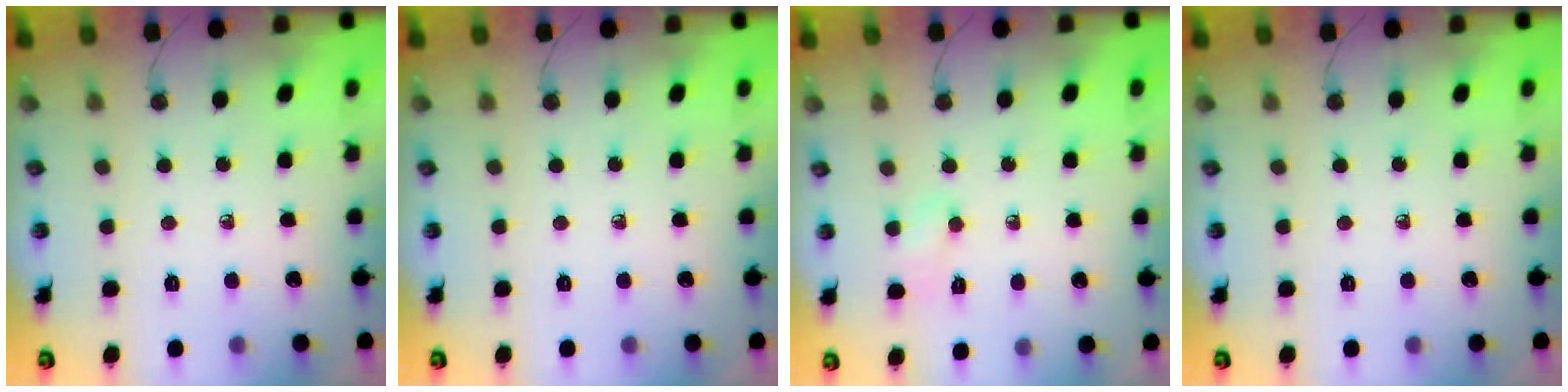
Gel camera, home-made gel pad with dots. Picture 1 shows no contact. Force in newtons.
{"total": 0.0}
{"total": 16.7, "press": 5.2, "slide": 15.9}
{"total": 0.0}